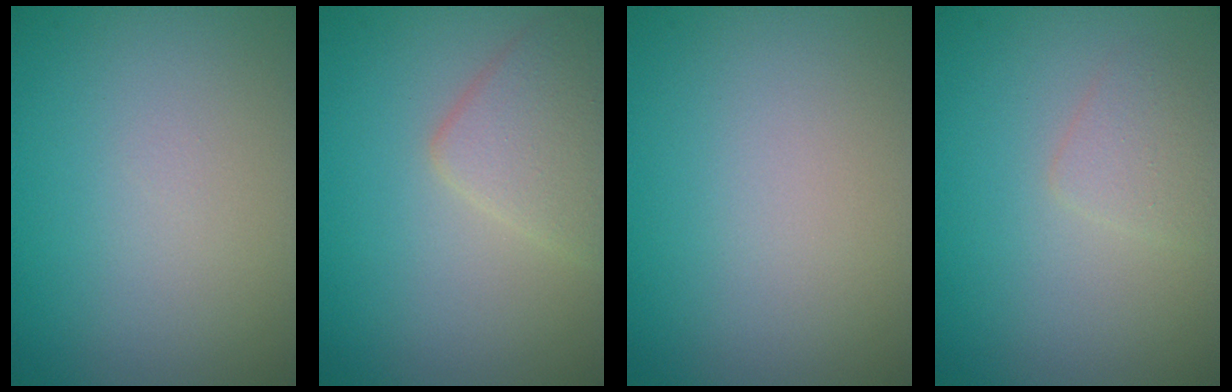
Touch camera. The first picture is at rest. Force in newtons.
{"total": 3.5, "press": 3.5, "slide": 0.3}
{"total": 0.0}
{"total": 1.6, "press": 1.6, "slide": 0.1}